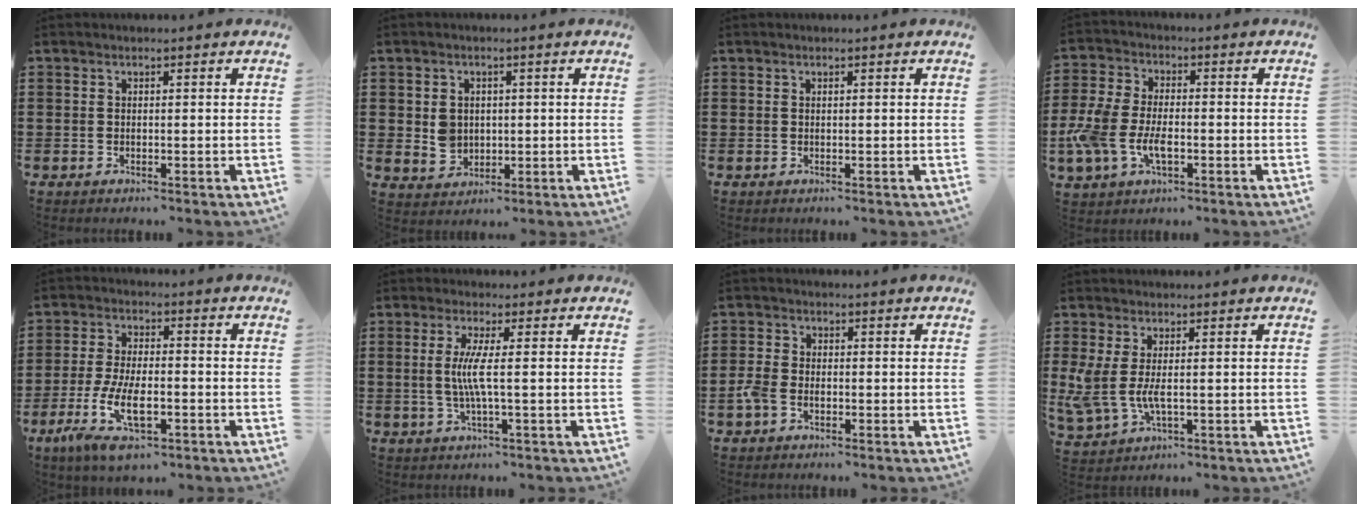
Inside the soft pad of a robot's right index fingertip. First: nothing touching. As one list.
[{"total": 3.5, "force": [0.2, 3.1, 1.5], "torque": [-0.030, 0.006, 0.002]}, {"total": 0.0}, {"total": 7.2, "force": [-2.5, 4.0, 5.5], "torque": [-0.144, -0.005, -0.054]}, {"total": 9.9, "force": [-4.4, 3.9, 8.0], "torque": [-0.174, -0.005, -0.079]}, {"total": 4.8, "force": [0.0, -0.2, 4.8], "torque": [-0.103, -0.014, -0.008]}, {"total": 3.0, "force": [-1.2, 2.0, 1.9], "torque": [-0.058, -0.005, -0.029]}, {"total": 5.4, "force": [-0.2, 2.5, 4.7], "torque": [-0.125, -0.009, -0.010]}]